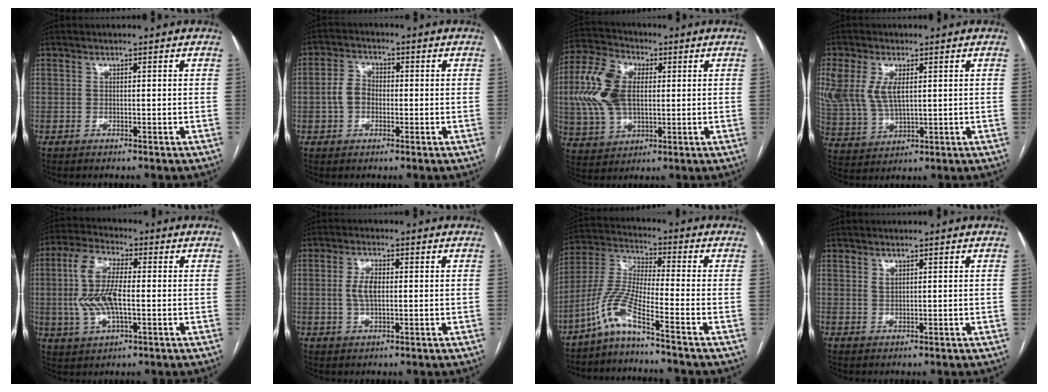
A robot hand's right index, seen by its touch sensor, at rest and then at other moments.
{"total": 4.4, "force": [-0.6, 3.4, 2.8], "torque": [-0.066, 0.020, -0.014]}
{"total": 12.5, "force": [1.7, 7.4, 10.0], "torque": [-0.244, 0.029, 0.038]}
{"total": 11.9, "force": [3.1, 6.6, 9.4], "torque": [-0.238, 0.006, 0.070]}
{"total": 10.5, "force": [-0.3, 4.0, 9.8], "torque": [-0.217, 0.009, -0.006]}
{"total": 4.0, "force": [0.3, 1.7, 3.6], "torque": [-0.078, 0.006, 0.008]}
{"total": 8.1, "force": [-5.5, -0.7, 5.9], "torque": [-0.142, -0.005, -0.119]}
{"total": 1.0, "force": [0.7, 0.6, 0.6], "torque": [-0.009, -0.001, 0.014]}